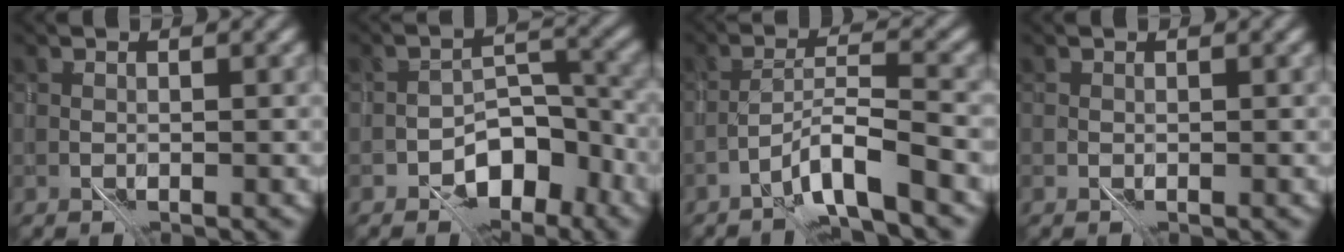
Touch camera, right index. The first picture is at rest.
{"total": 6.6, "force": [-4.2, 3.4, 3.8], "torque": [-0.030, 0.015, -0.071]}
{"total": 4.0, "force": [-2.9, -0.2, 2.8], "torque": [-0.046, 0.015, -0.061]}
{"total": 0.0}